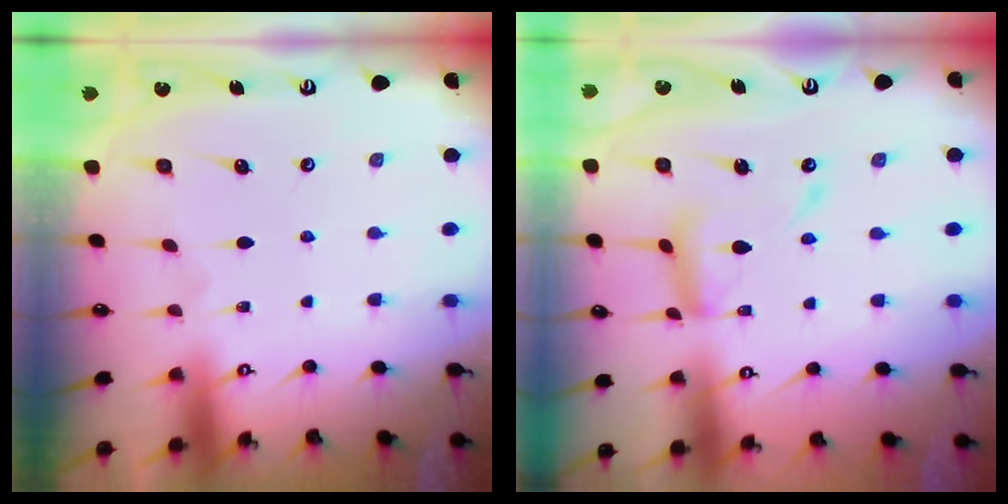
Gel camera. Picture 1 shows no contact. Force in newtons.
{"total": 12.6, "press": 12.5, "slide": 1.1}